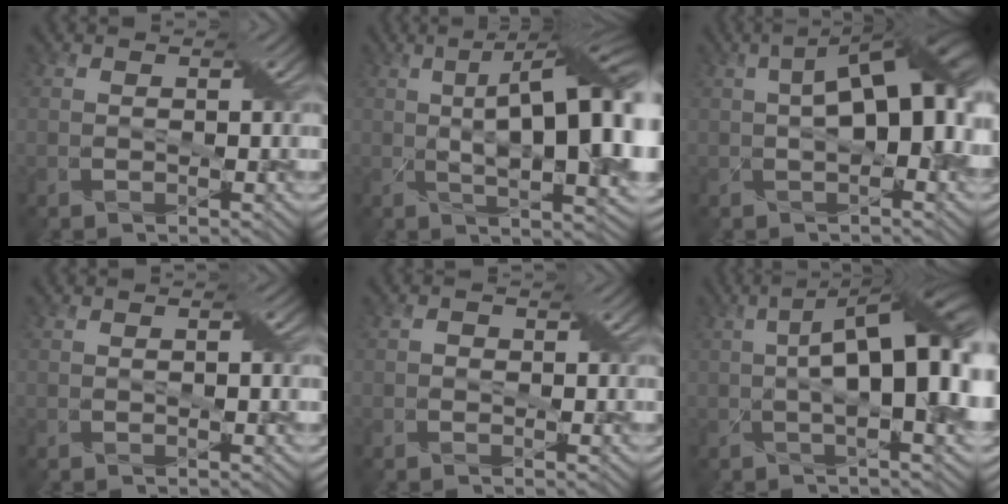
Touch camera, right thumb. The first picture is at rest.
{"total": 15.0, "force": [1.6, 4.9, 14.0], "torque": [-0.197, 0.017, 0.020]}
{"total": 12.1, "force": [1.0, 5.3, 10.9], "torque": [-0.165, 0.016, 0.014]}
{"total": 0.9, "force": [0.1, 0.2, 0.8], "torque": [-0.013, 0.002, 0.002]}
{"total": 0.7, "force": [-0.2, 0.6, 0.2], "torque": [-0.003, -0.001, -0.005]}
{"total": 13.8, "force": [0.4, 4.8, 12.9], "torque": [-0.186, 0.019, 0.005]}